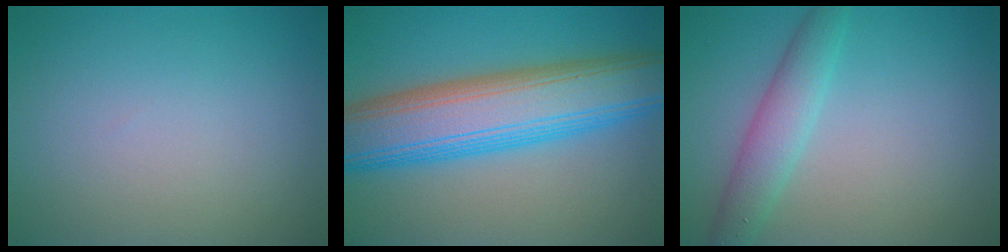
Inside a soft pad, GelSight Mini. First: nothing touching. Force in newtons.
{"total": 10.8, "press": 10.8, "slide": 0.4}
{"total": 3.3, "press": 3.3, "slide": 0.1}